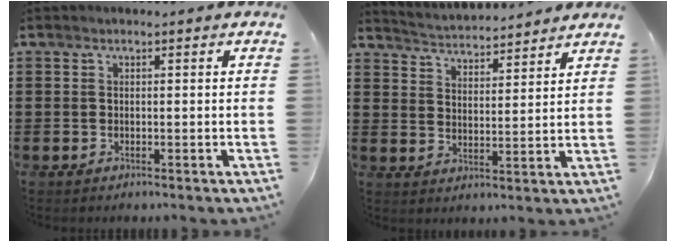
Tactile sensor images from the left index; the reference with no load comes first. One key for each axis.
{"total": 3.4, "fx": 3.4, "fy": -0.1, "fz": -0.2, "tx": -0.016, "ty": -0.025, "tz": 0.055}